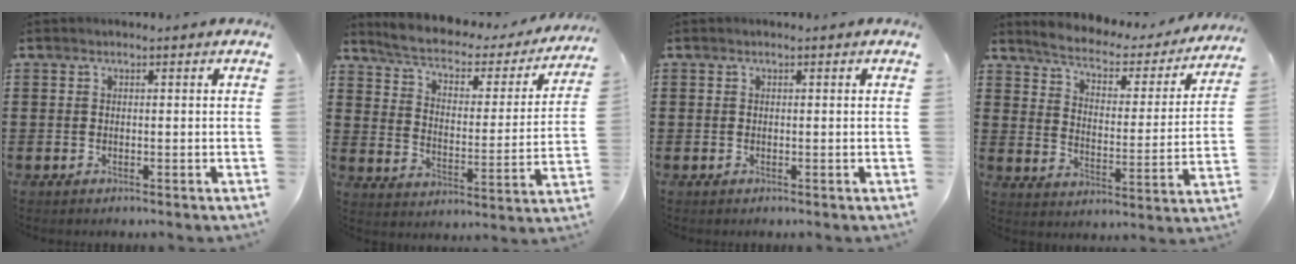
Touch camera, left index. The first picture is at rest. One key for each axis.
{"total": 4.4, "fx": 3.6, "fy": 1.5, "fz": 2.1, "tx": -0.060, "ty": -0.026, "tz": 0.053}
{"total": 0.0}
{"total": 3.5, "fx": 3.0, "fy": 1.4, "fz": 1.1, "tx": -0.043, "ty": -0.023, "tz": 0.042}